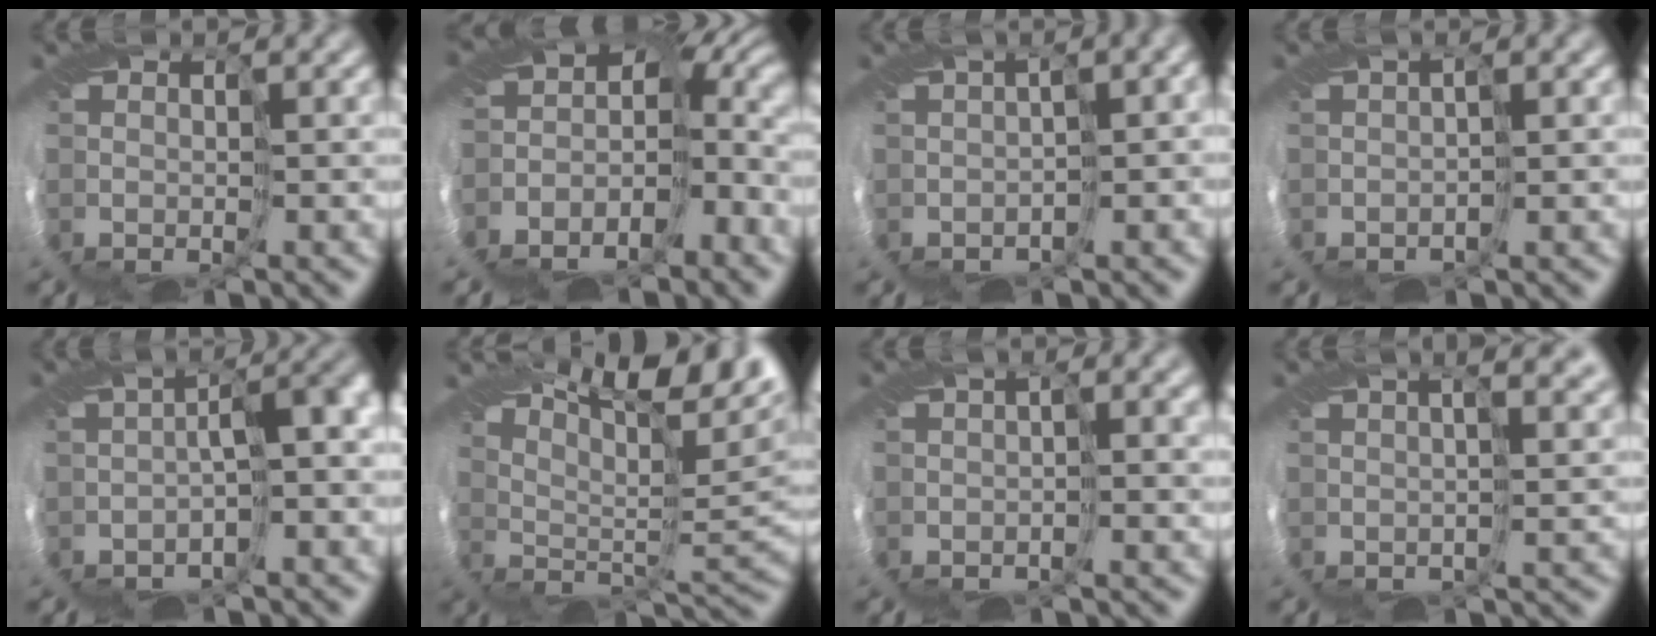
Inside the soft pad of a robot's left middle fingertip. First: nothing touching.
{"total": 10.1, "force": [-5.9, 6.3, 5.3], "torque": [-0.109, -0.008, -0.054]}
{"total": 6.5, "force": [-0.8, 3.1, 5.6], "torque": [-0.086, 0.010, 0.012]}
{"total": 1.0, "force": [0.0, 0.4, 0.9], "torque": [-0.007, 0.012, 0.001]}
{"total": 4.8, "force": [-1.8, 1.2, 4.2], "torque": [-0.051, 0.011, -0.026]}
{"total": 10.7, "force": [6.7, 2.7, 7.9], "torque": [-0.112, 0.030, 0.104]}
{"total": 3.0, "force": [1.4, 1.1, 2.5], "torque": [-0.034, 0.006, 0.022]}
{"total": 7.2, "force": [4.4, 2.7, 5.0], "torque": [-0.066, 0.041, 0.055]}